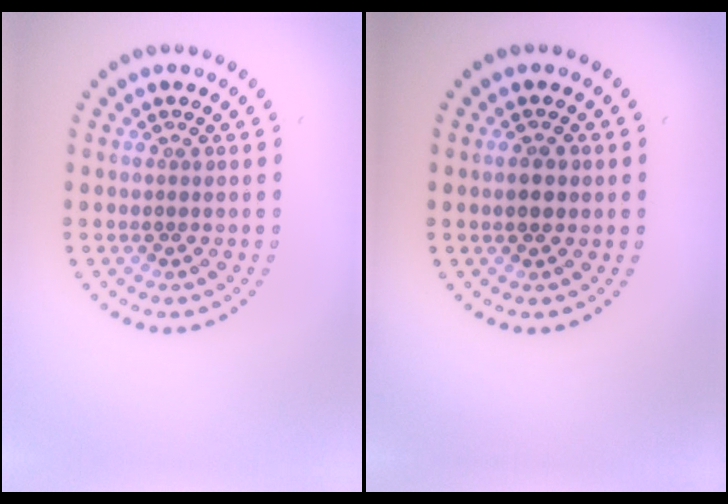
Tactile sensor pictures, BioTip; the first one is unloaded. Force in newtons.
{"total": 2.3, "press": 2.3, "slide": 0.2}